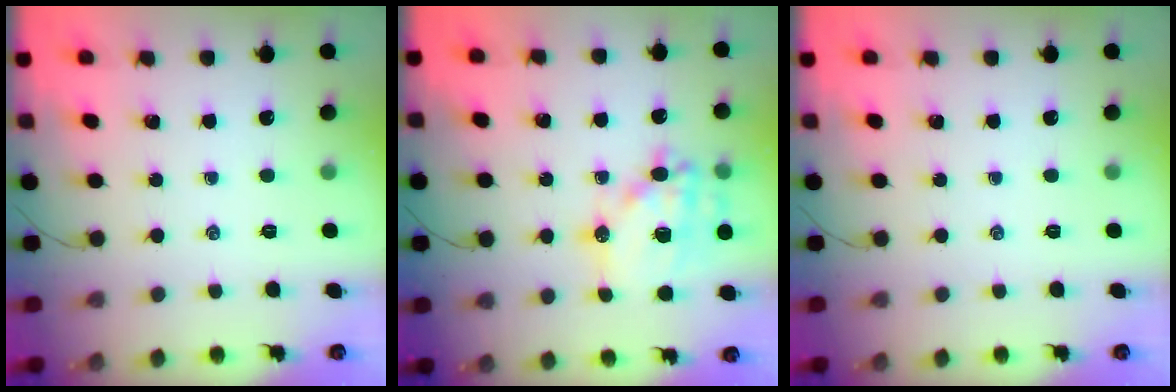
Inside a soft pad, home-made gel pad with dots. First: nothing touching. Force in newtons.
{"total": 19.0, "press": 18.6, "slide": 3.7}
{"total": 0.0}